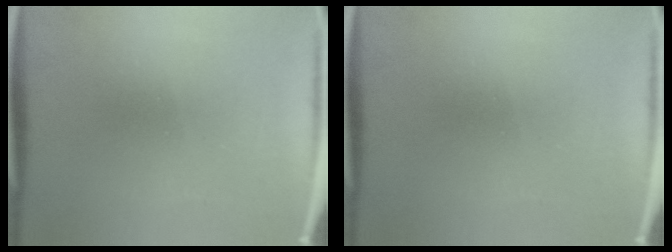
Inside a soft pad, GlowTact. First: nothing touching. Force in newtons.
{"total": 0.0}